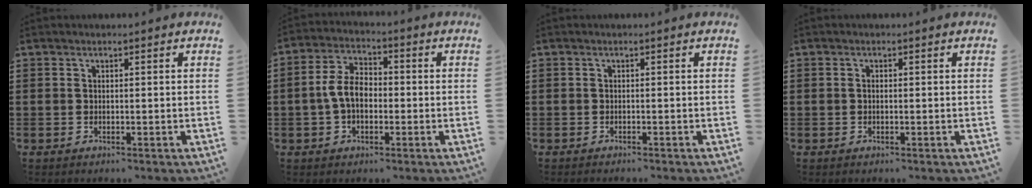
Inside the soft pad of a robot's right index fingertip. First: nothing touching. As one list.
[{"total": 6.2, "force": [-0.9, 3.8, 4.9], "torque": [-0.118, 0.002, -0.024]}, {"total": 0.6, "force": [-0.6, -0.1, 0.0], "torque": [-0.001, -0.004, -0.011]}, {"total": 0.6, "force": [-0.1, 0.3, 0.5], "torque": [-0.011, -0.002, -0.002]}]